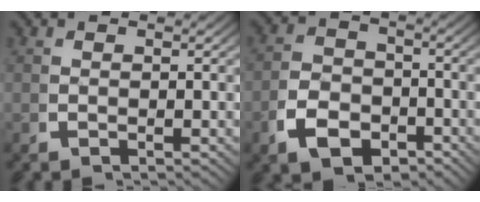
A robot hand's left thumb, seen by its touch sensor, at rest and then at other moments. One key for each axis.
{"total": 5.4, "fx": -2.3, "fy": 3.9, "fz": 3.0, "tx": -0.049, "ty": -0.022, "tz": -0.033}